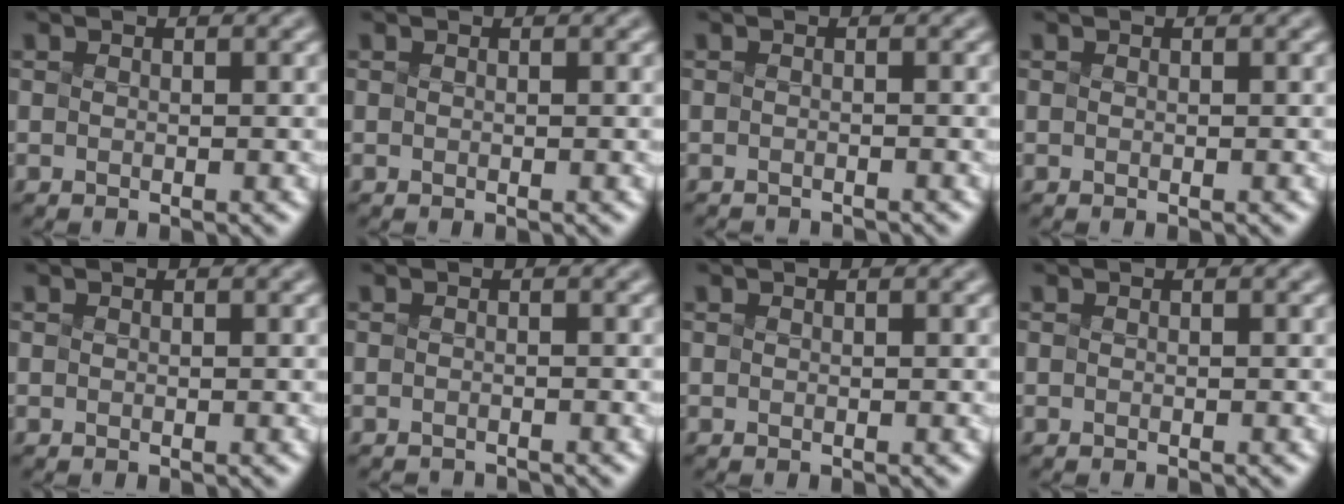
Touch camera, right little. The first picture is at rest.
{"total": 0.0}
{"total": 2.0, "force": [-2.0, 0.2, 0.3], "torque": [0.005, -0.009, -0.029]}
{"total": 0.0}
{"total": 0.0}
{"total": 1.7, "force": [-1.7, 0.1, 0.1], "torque": [0.006, -0.006, -0.026]}
{"total": 0.0}
{"total": 0.5, "force": [-0.5, 0.0, 0.1], "torque": [0.001, 0.000, -0.008]}